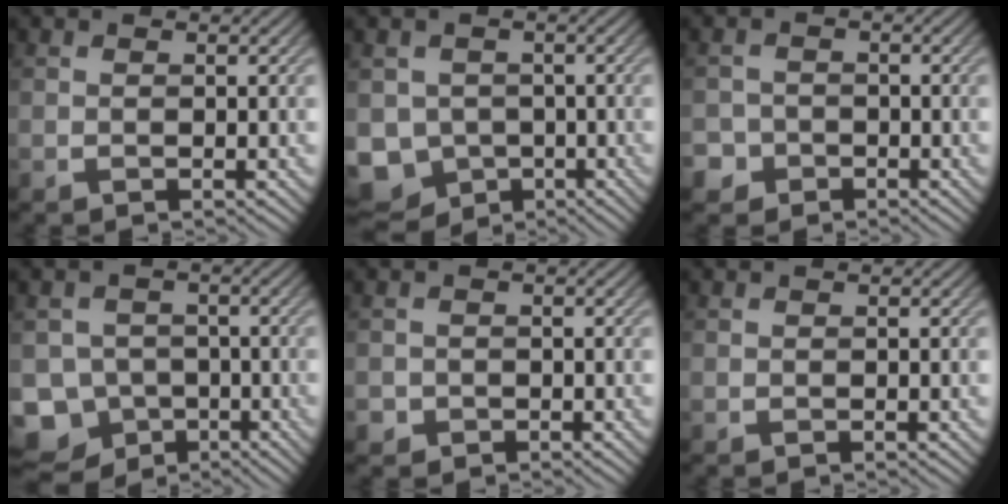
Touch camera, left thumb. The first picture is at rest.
{"total": 7.3, "force": [-2.2, 6.4, 2.8], "torque": [-0.073, -0.026, -0.050]}
{"total": 3.2, "force": [-1.8, 2.6, 0.3], "torque": [0.002, -0.002, -0.040]}
{"total": 10.0, "force": [-5.2, 8.1, 2.8], "torque": [-0.075, -0.032, -0.096]}
{"total": 1.4, "force": [-0.7, 1.2, 0.1], "torque": [0.004, -0.006, -0.016]}
{"total": 0.0}